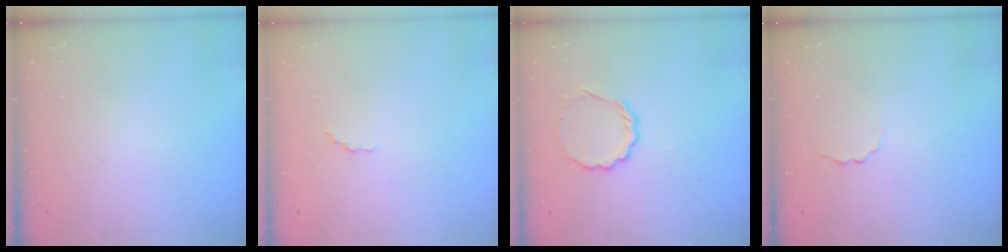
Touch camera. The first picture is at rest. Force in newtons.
{"total": 1.4, "press": 1.2, "slide": 0.6}
{"total": 5.9, "press": 5.8, "slide": 1.4}
{"total": 1.5, "press": 1.4, "slide": 0.5}